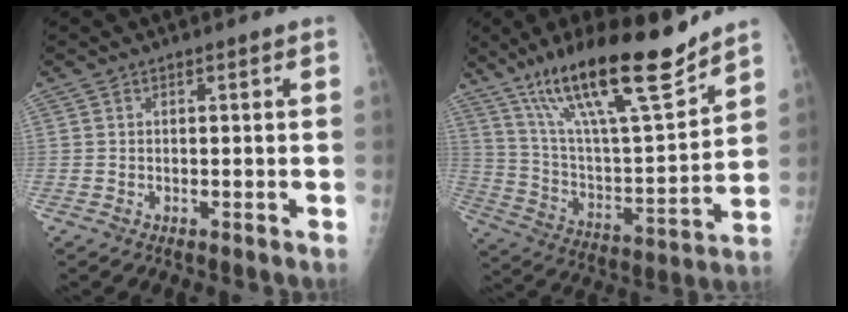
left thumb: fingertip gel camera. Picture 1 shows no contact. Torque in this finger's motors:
{"motor_torque": [1.11, 1.09, 1.43, -1.34, 0.16]}